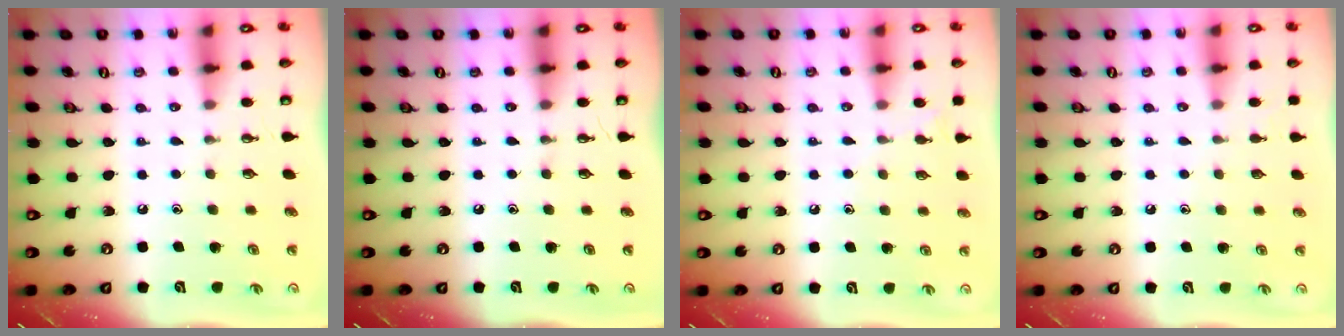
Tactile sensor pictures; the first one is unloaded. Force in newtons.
{"total": 0.0}
{"total": 6.9, "press": 6.8, "slide": 0.7}
{"total": 2.5, "press": 2.5, "slide": 0.3}